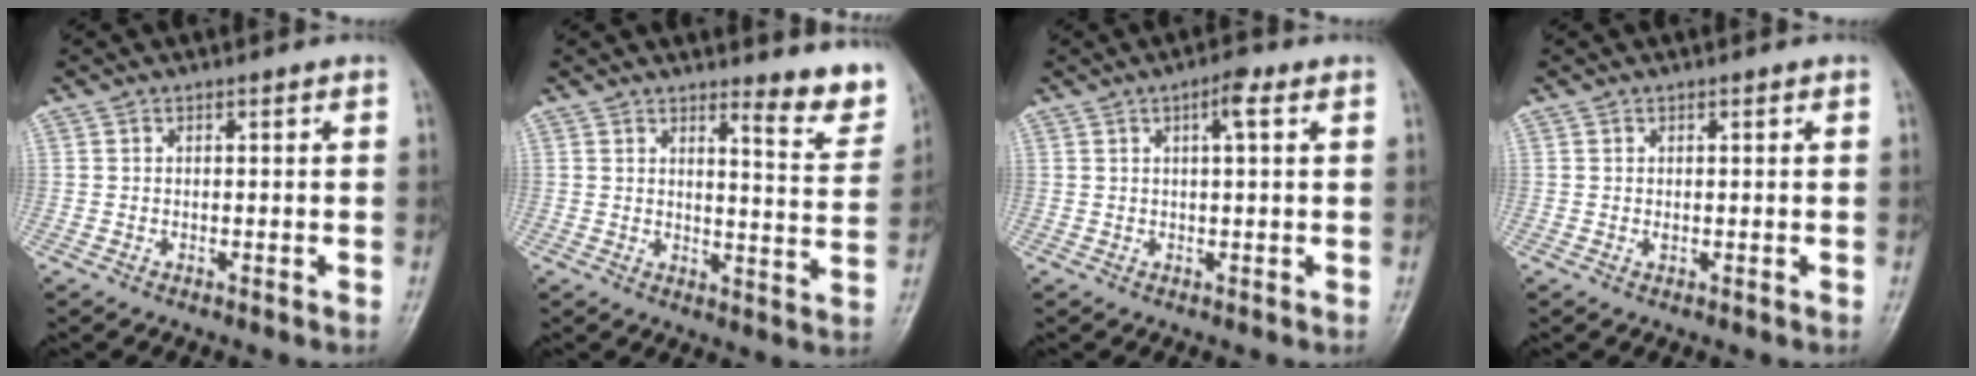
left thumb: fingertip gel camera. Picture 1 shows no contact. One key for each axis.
{"total": 7.7, "fx": 6.0, "fy": 1.7, "fz": 4.4, "tx": -0.037, "ty": -0.055, "tz": 0.073}
{"total": 3.5, "fx": 1.5, "fy": 0.8, "fz": 3.1, "tx": -0.051, "ty": 0.005, "tz": 0.021}
{"total": 0.9, "fx": 0.3, "fy": 0.5, "fz": 0.7, "tx": -0.010, "ty": -0.002, "tz": 0.007}